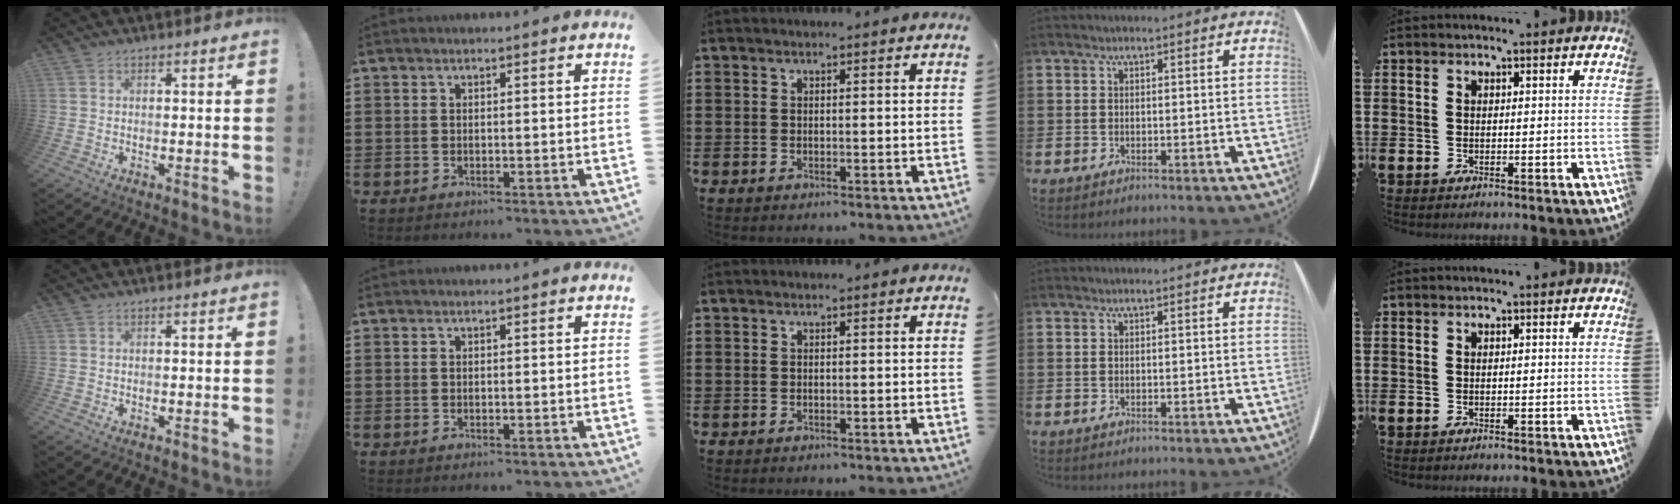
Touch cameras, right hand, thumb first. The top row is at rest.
{}